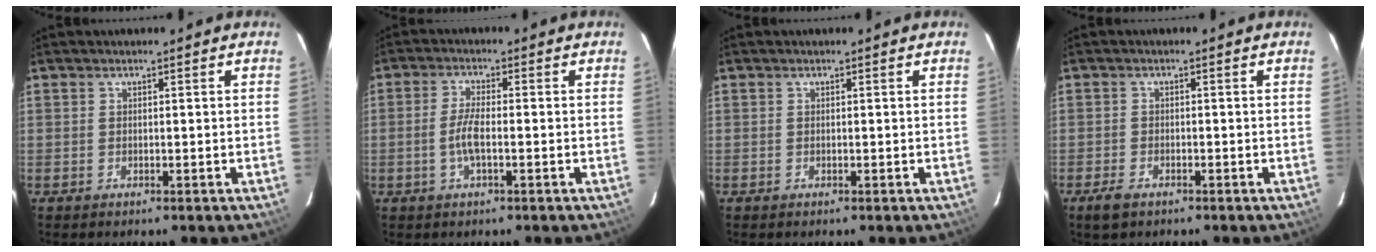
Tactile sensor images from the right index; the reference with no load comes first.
{"total": 4.4, "force": [-1.2, 1.1, 4.1], "torque": [-0.087, 0.001, -0.024]}
{"total": 0.0}
{"total": 3.3, "force": [-2.3, 1.7, 1.7], "torque": [-0.042, -0.006, -0.044]}